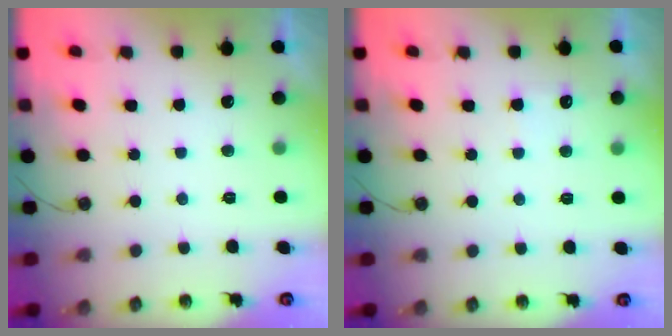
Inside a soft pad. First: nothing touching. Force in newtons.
{"total": 3.2, "press": 3.2, "slide": 0.3}